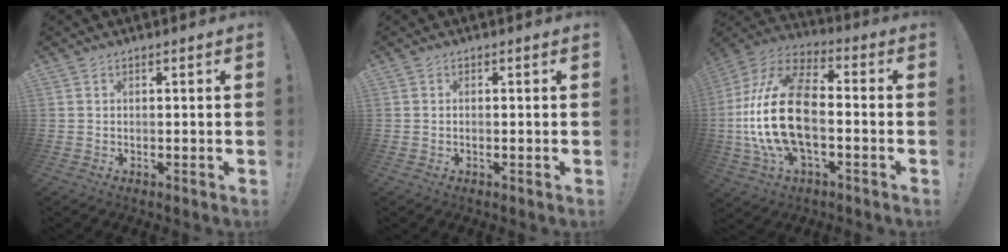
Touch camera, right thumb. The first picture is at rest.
{"total": 0.5, "force": [-0.3, 0.1, 0.4], "torque": [-0.008, 0.001, -0.006]}
{"total": 22.7, "force": [-2.6, 12.3, 18.9], "torque": [-0.378, 0.021, -0.039]}